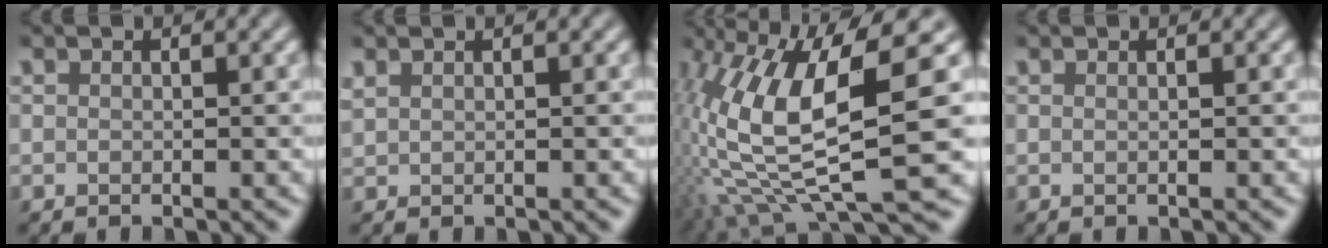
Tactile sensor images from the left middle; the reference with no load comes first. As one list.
[{"total": 0.7, "force": [0.7, 0.2, 0.2], "torque": [-0.007, 0.001, 0.018]}, {"total": 12.0, "force": [0.7, 3.2, 11.5], "torque": [-0.240, -0.010, 0.020]}, {"total": 0.7, "force": [0.4, 0.3, 0.5], "torque": [-0.001, -0.003, -0.004]}]